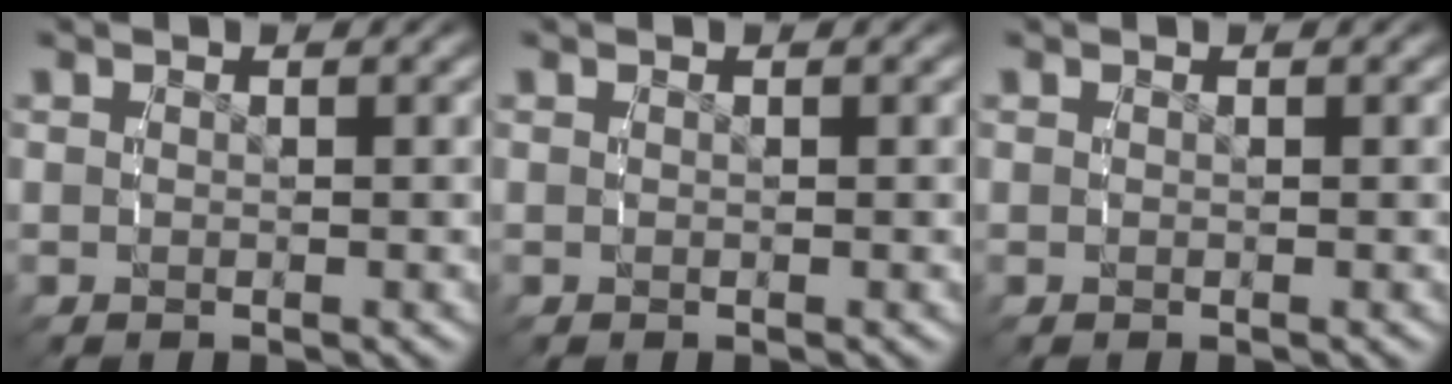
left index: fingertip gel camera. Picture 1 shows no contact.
{"total": 0.0}
{"total": 0.0}